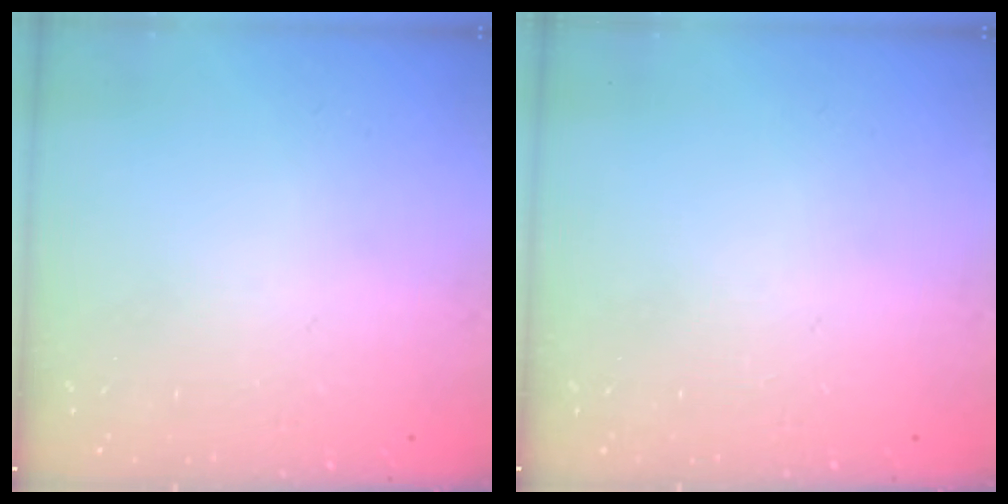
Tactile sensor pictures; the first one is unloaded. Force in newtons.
{"total": 0.0}